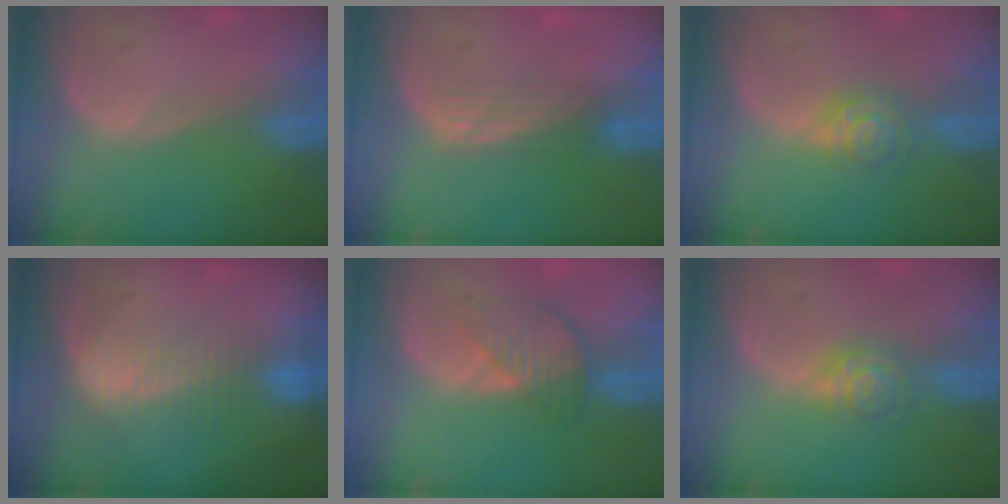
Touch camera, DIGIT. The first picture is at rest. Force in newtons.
{"total": 2.9, "press": 2.5, "slide": 1.5}
{"total": 4.4, "press": 3.9, "slide": 2.0}
{"total": 7.3, "press": 6.2, "slide": 3.8}
{"total": 4.6, "press": 4.2, "slide": 2.0}
{"total": 4.4, "press": 3.9, "slide": 2.0}